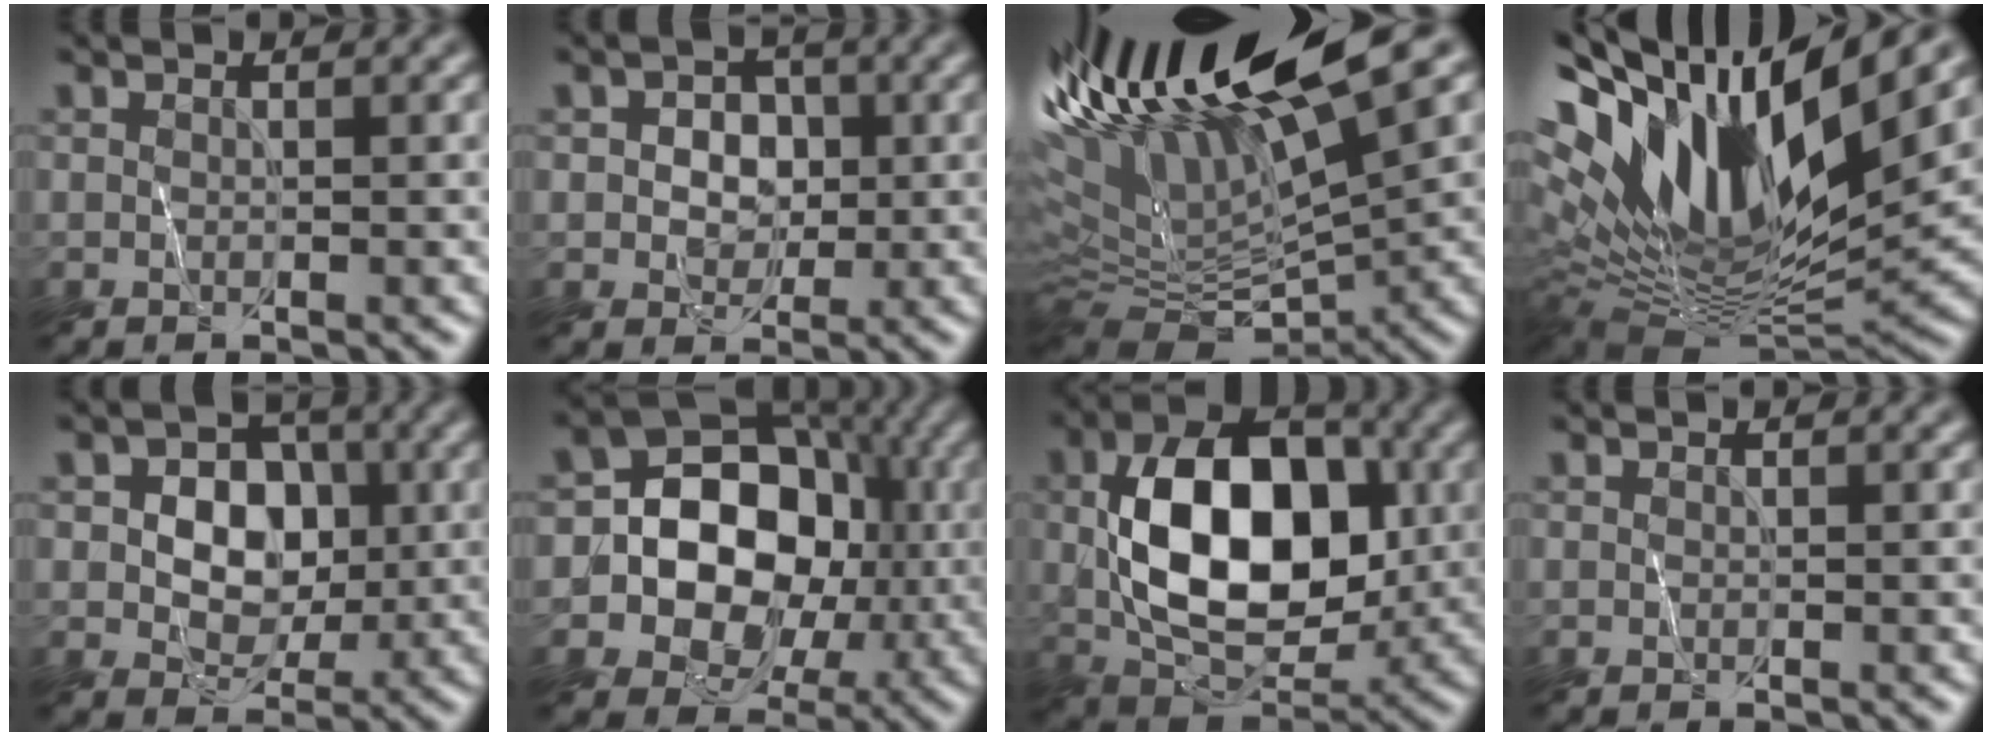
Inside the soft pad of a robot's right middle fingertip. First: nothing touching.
{"total": 3.3, "force": [0.1, 2.7, 1.8], "torque": [-0.017, 0.002, -0.001]}
{"total": 13.6, "force": [6.2, 3.0, 11.7], "torque": [-0.181, 0.023, 0.114]}
{"total": 15.2, "force": [5.9, 5.6, 12.9], "torque": [-0.250, 0.017, 0.097]}
{"total": 6.0, "force": [0.4, 4.8, 3.6], "torque": [-0.048, 0.008, -0.002]}
{"total": 12.1, "force": [-1.3, 10.1, 6.6], "torque": [-0.089, 0.005, -0.054]}
{"total": 10.6, "force": [0.5, 6.7, 8.2], "torque": [-0.135, 0.005, 0.008]}
{"total": 0.0}